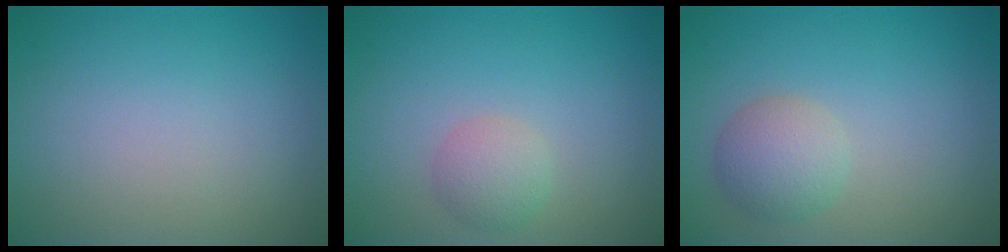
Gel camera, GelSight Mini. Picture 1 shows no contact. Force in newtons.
{"total": 2.1, "press": 2.1, "slide": 0.1}
{"total": 2.7, "press": 2.7, "slide": 0.2}